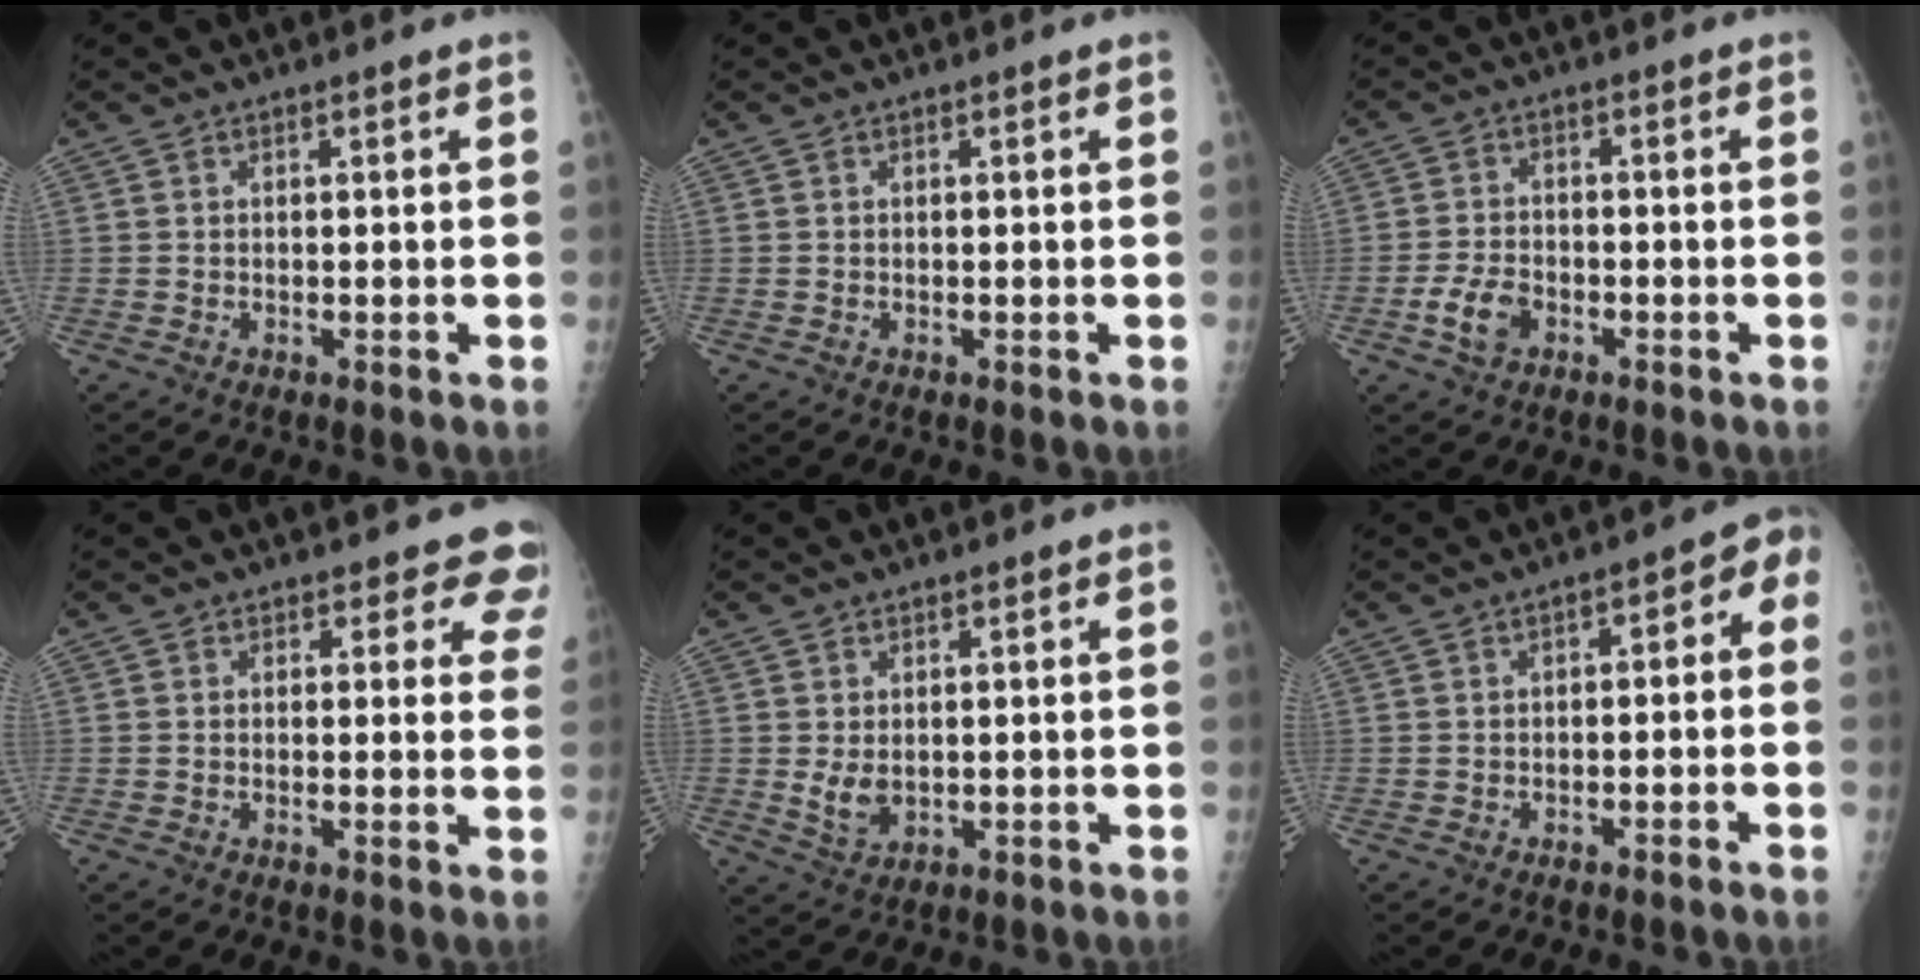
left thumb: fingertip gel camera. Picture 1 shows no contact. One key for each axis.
{"total": 0.0}
{"total": 5.3, "fx": -2.2, "fy": 3.5, "fz": 3.2, "tx": -0.059, "ty": 0.010, "tz": -0.042}
{"total": 6.6, "fx": 5.7, "fy": 3.2, "fz": 0.3, "tx": 0.053, "ty": -0.024, "tz": 0.034}
{"total": 3.6, "fx": 0.6, "fy": 2.5, "fz": 2.5, "tx": -0.037, "ty": -0.012, "tz": 0.020}
{"total": 4.9, "fx": -1.5, "fy": 2.8, "fz": 3.8, "tx": -0.028, "ty": 0.039, "tz": -0.027}